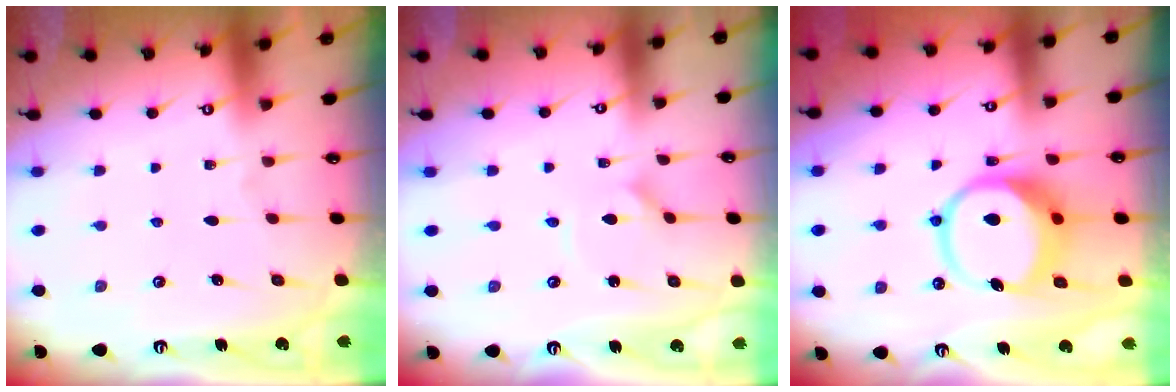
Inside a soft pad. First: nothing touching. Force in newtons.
{"total": 0.8, "press": 0.8, "slide": 0.1}
{"total": 12.4, "press": 12.3, "slide": 1.7}